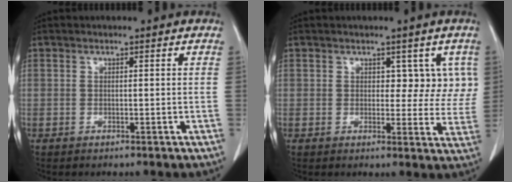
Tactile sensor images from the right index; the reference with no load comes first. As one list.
[{"total": 5.0, "force": [2.1, 3.2, 3.2], "torque": [-0.012, 0.005, 0.022]}]